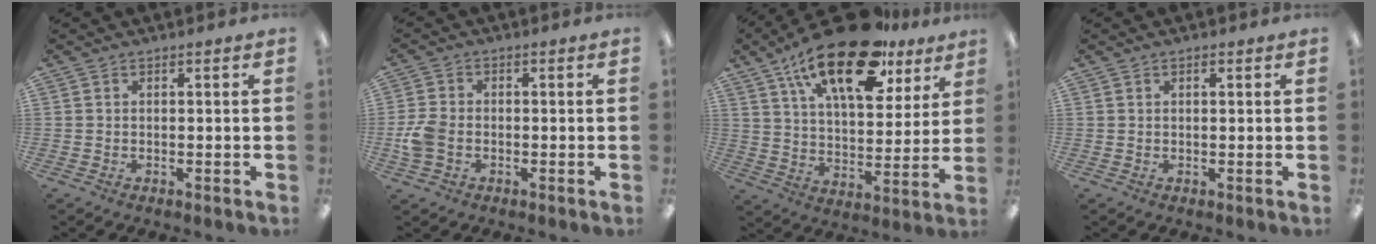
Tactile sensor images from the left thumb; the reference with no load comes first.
{"total": 5.9, "force": [-1.3, 4.3, 3.8], "torque": [-0.074, 0.011, -0.022]}
{"total": 22.8, "force": [14.4, 9.8, 14.7], "torque": [-0.238, -0.071, 0.244]}
{"total": 1.0, "force": [0.6, 0.5, 0.6], "torque": [-0.005, 0.000, 0.008]}